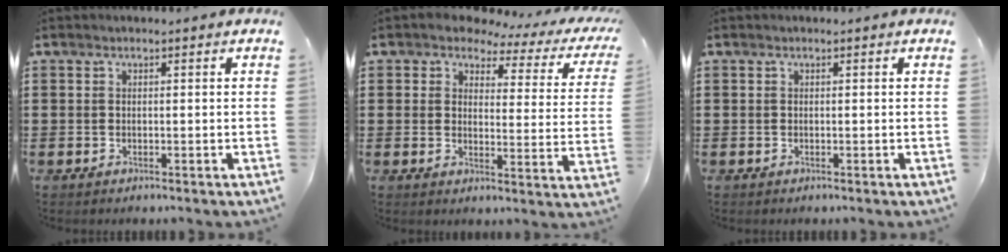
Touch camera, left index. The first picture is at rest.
{"total": 3.1, "force": [2.3, 1.3, 1.5], "torque": [-0.048, -0.013, 0.035]}
{"total": 0.0}